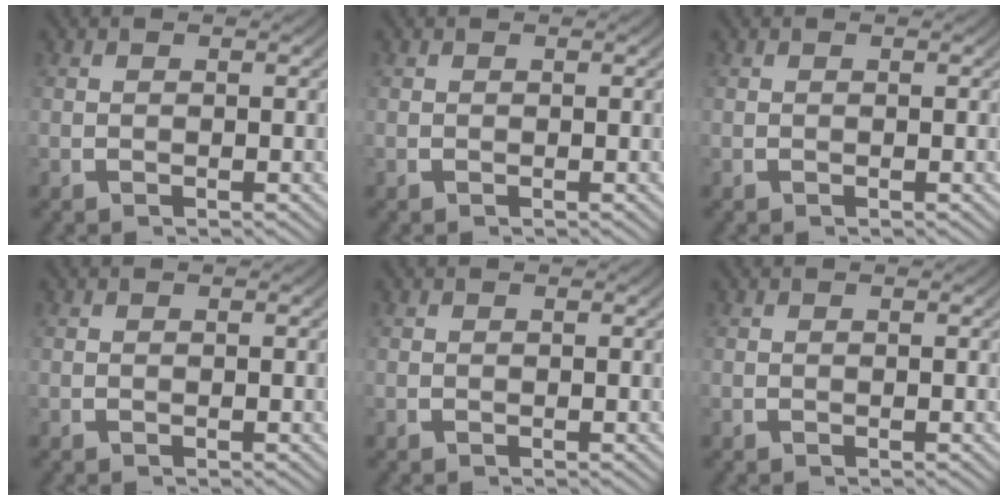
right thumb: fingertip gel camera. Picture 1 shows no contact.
{"total": 0.0}
{"total": 0.0}
{"total": 0.0}
{"total": 0.0}
{"total": 0.0}